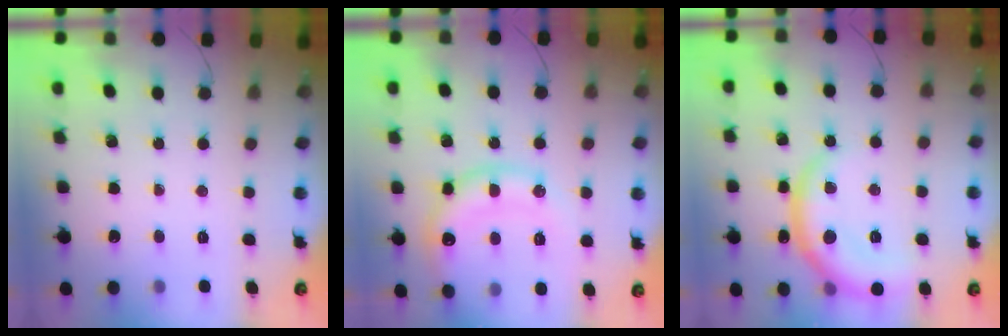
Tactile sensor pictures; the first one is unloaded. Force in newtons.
{"total": 15.8, "press": 15.7, "slide": 1.5}
{"total": 12.8, "press": 12.8, "slide": 0.5}